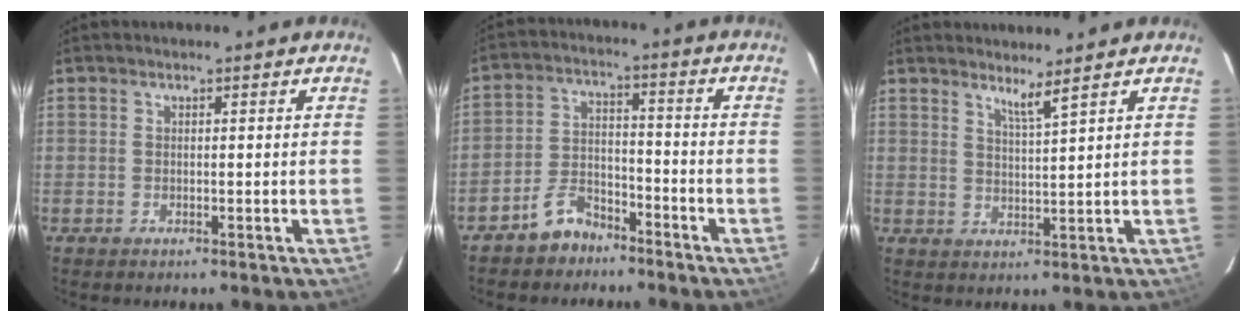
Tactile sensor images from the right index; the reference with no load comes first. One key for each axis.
{"total": 7.0, "fx": -5.5, "fy": 3.7, "fz": 2.2, "tx": -0.056, "ty": 0.024, "tz": -0.092}
{"total": 2.2, "fx": 1.9, "fy": -0.3, "fz": 1.2, "tx": -0.021, "ty": -0.004, "tz": 0.030}